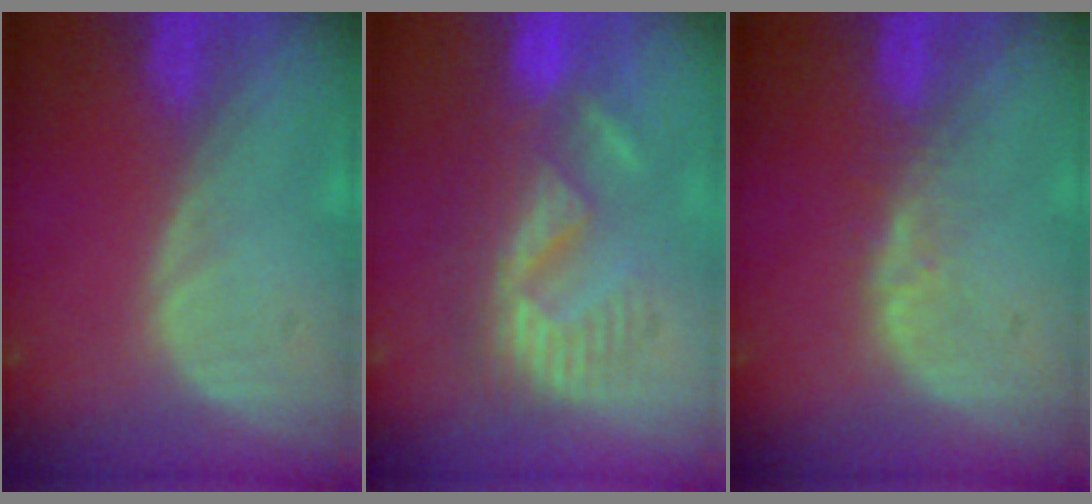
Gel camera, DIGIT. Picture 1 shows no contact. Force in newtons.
{"total": 9.0, "press": 8.4, "slide": 3.2}
{"total": 2.5, "press": 2.4, "slide": 0.2}